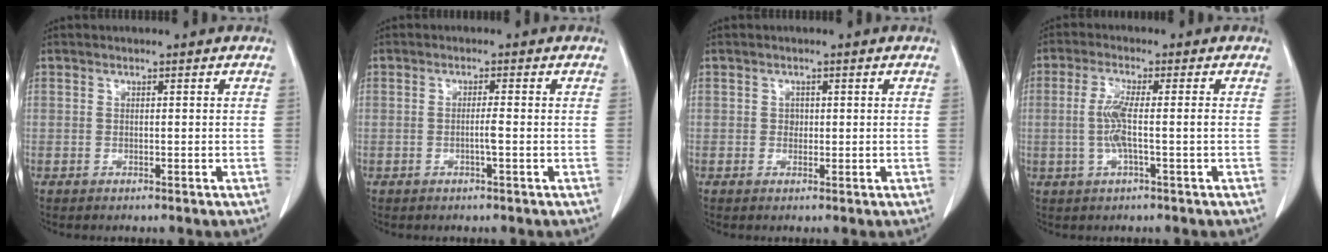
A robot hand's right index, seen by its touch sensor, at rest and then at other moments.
{"total": 1.6, "force": [-0.5, -0.3, 1.5], "torque": [-0.029, -0.001, -0.009]}
{"total": 1.0, "force": [0.1, 0.9, 0.5], "torque": [-0.005, 0.002, 0.001]}
{"total": 4.8, "force": [-0.6, 0.1, 4.8], "torque": [-0.103, 0.000, -0.012]}